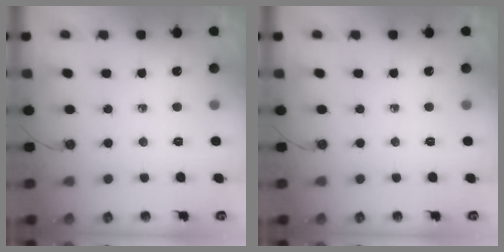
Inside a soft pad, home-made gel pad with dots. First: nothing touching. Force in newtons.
{"total": 0.0}